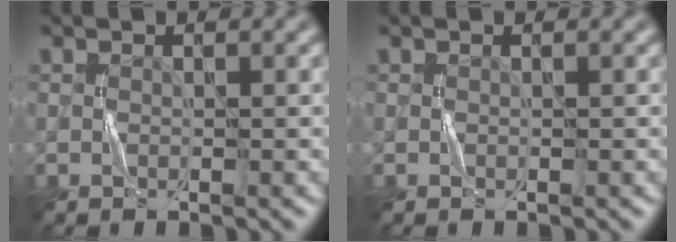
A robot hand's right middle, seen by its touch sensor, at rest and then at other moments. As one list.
[{"total": 0.0}]